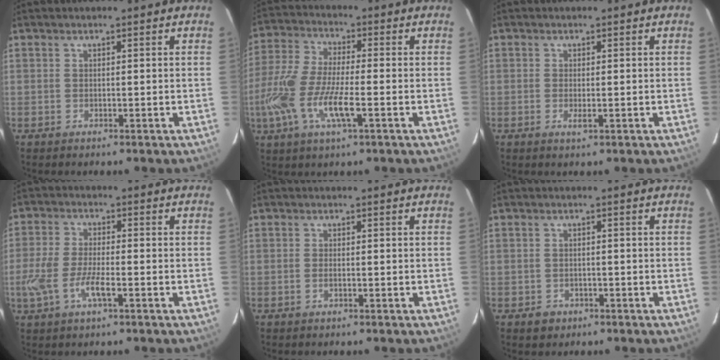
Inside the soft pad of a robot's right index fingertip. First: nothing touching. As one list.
[{"total": 14.3, "force": [-4.4, 3.8, 13.1], "torque": [-0.285, -0.011, -0.091]}, {"total": 1.5, "force": [-0.4, 0.4, 1.4], "torque": [-0.028, -0.002, -0.007]}, {"total": 8.0, "force": [-3.1, 2.4, 7.0], "torque": [-0.155, -0.006, -0.061]}, {"total": 1.1, "force": [-0.4, 0.5, 0.9], "torque": [-0.020, 0.001, -0.008]}, {"total": 2.6, "force": [-1.3, 2.1, 0.6], "torque": [-0.015, 0.002, -0.013]}]